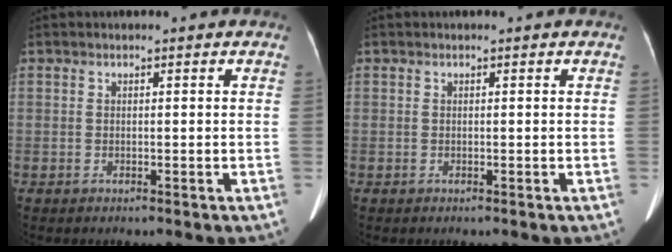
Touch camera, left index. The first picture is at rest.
{"total": 0.0}